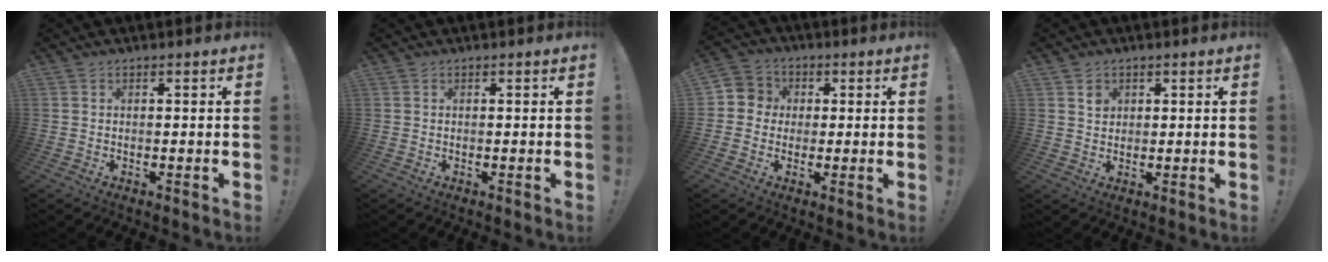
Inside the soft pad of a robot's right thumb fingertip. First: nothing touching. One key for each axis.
{"total": 0.0}
{"total": 5.7, "fx": -0.4, "fy": 5.6, "fz": 1.0, "tx": -0.009, "ty": 0.016, "tz": -0.006}
{"total": 2.7, "fx": 1.3, "fy": 2.2, "fz": 0.6, "tx": 0.004, "ty": -0.006, "tz": 0.020}